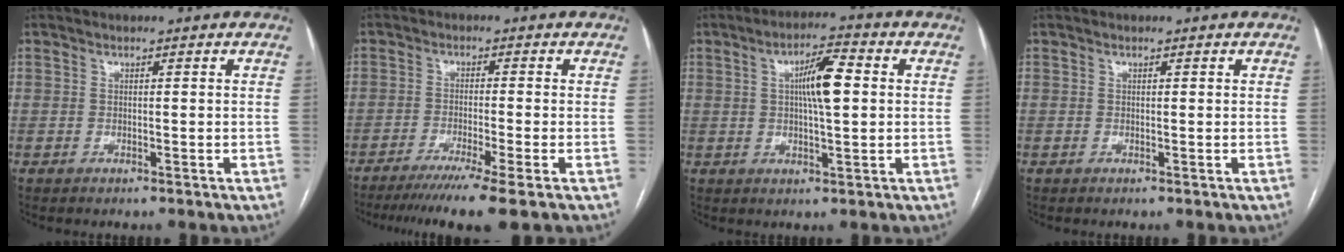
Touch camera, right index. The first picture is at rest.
{"total": 9.2, "force": [-6.6, -1.4, 6.2], "torque": [-0.090, -0.025, -0.102]}
{"total": 7.4, "force": [1.2, 1.2, 7.2], "torque": [-0.126, 0.012, 0.019]}
{"total": 0.0}